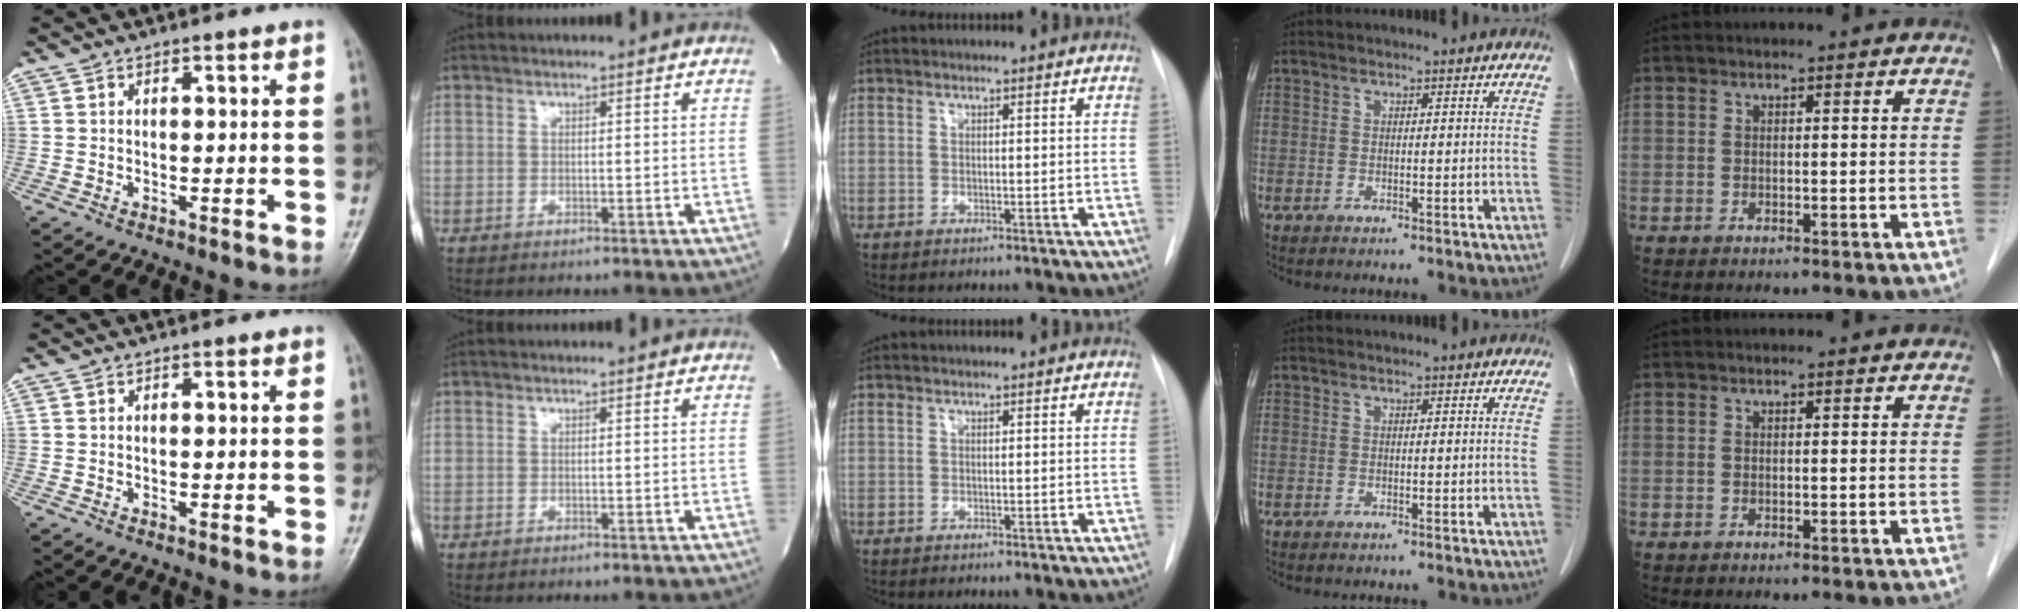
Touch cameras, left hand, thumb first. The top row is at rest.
{}